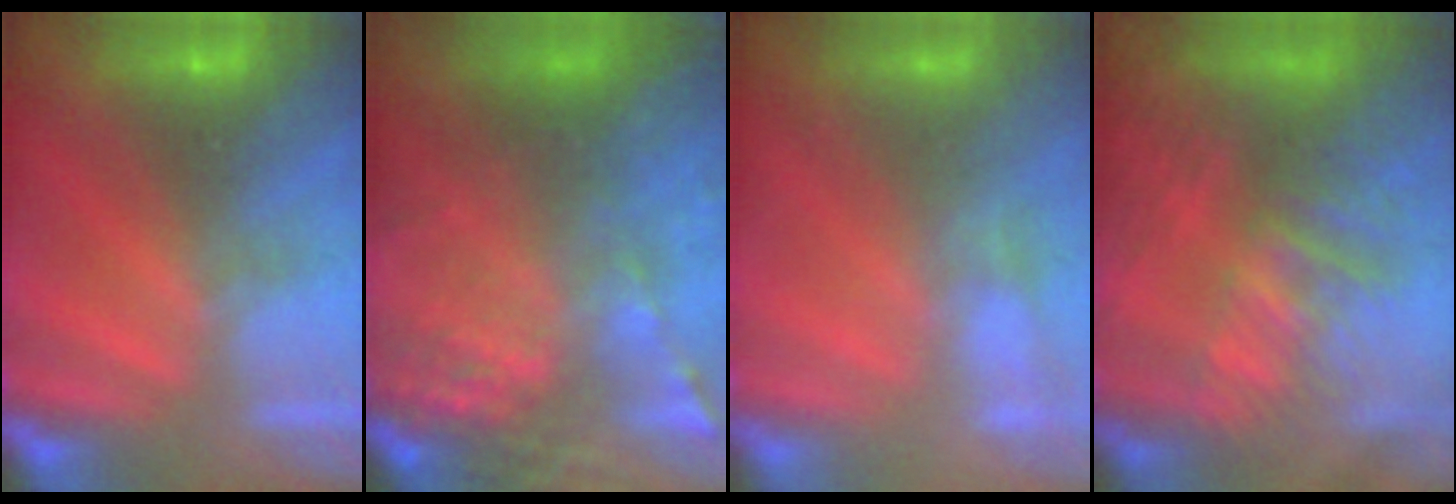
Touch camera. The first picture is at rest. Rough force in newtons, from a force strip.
{"total": 9.2}
{"total": 2.8}
{"total": 9.7}